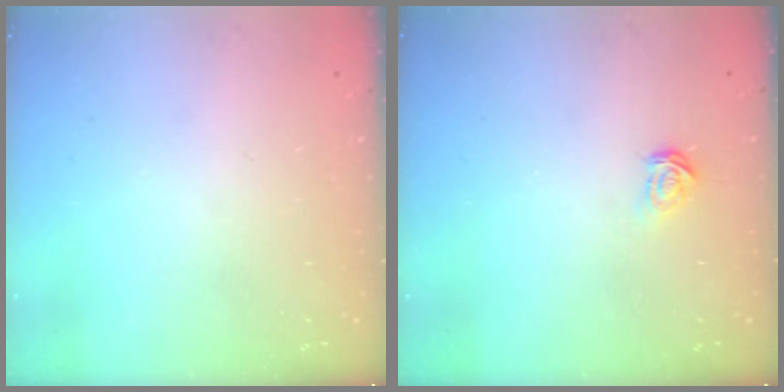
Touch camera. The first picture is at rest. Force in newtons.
{"total": 2.1, "press": 2.1, "slide": 0.2}